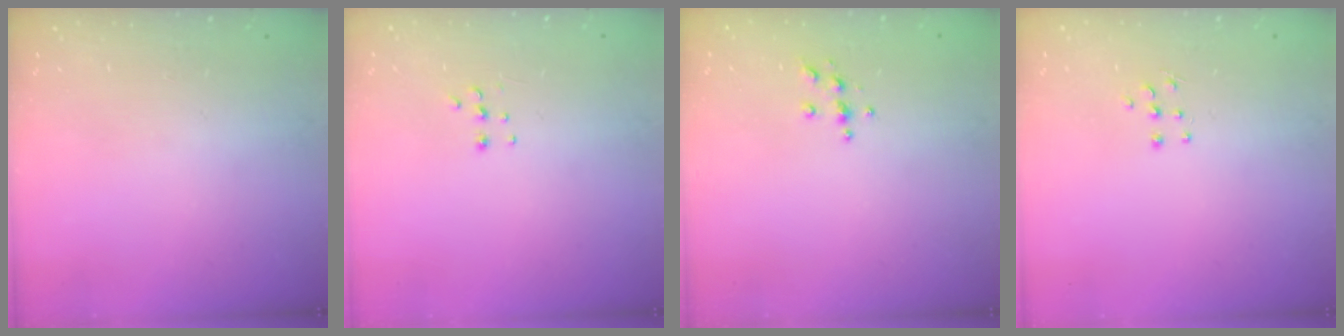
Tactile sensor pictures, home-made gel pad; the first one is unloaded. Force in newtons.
{"total": 5.7, "press": 5.6, "slide": 1.0}
{"total": 3.8, "press": 3.8, "slide": 0.4}
{"total": 5.0, "press": 4.9, "slide": 0.5}